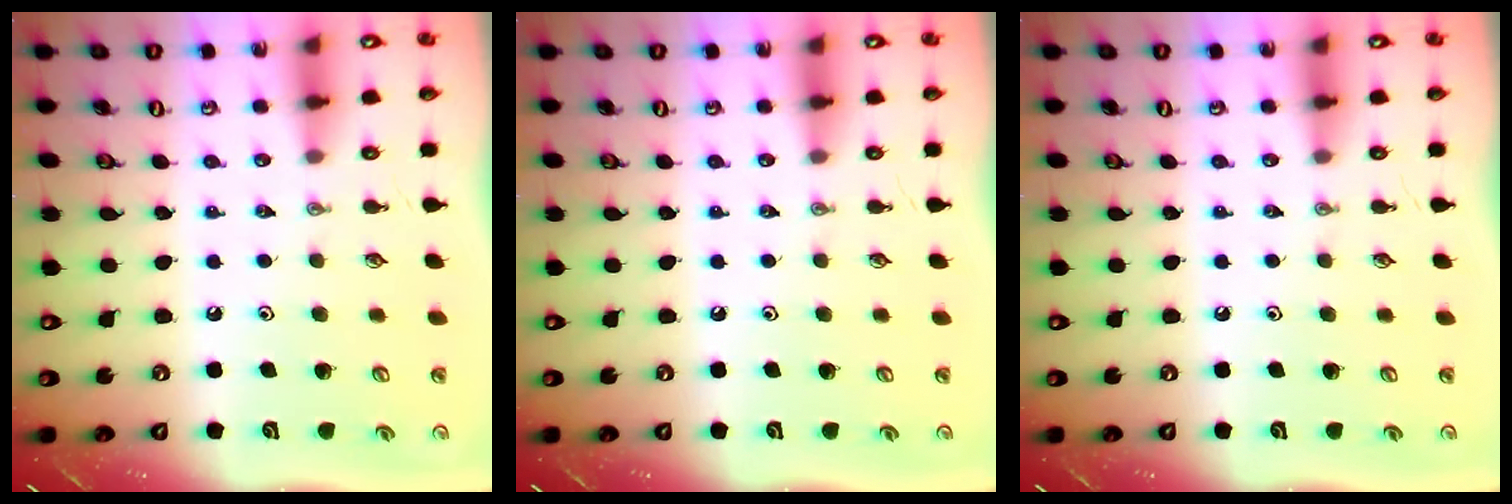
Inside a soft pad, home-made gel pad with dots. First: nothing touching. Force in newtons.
{"total": 0.0}
{"total": 0.0}